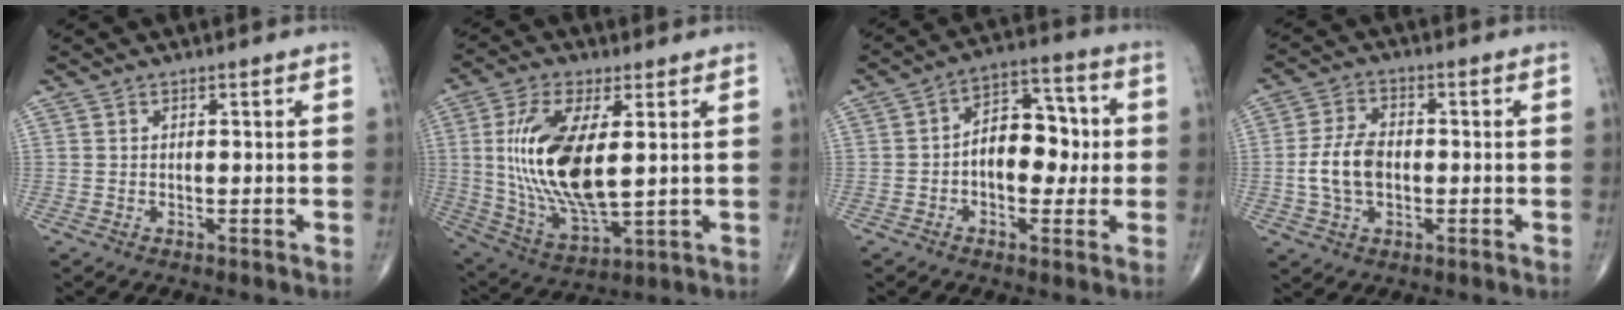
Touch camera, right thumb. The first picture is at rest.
{"total": 18.2, "force": [2.4, 7.5, 16.4], "torque": [-0.328, -0.019, 0.054]}
{"total": 11.4, "force": [-0.4, 7.2, 8.8], "torque": [-0.092, 0.031, -0.014]}
{"total": 8.0, "force": [-0.9, 5.0, 6.2], "torque": [-0.122, 0.014, -0.020]}